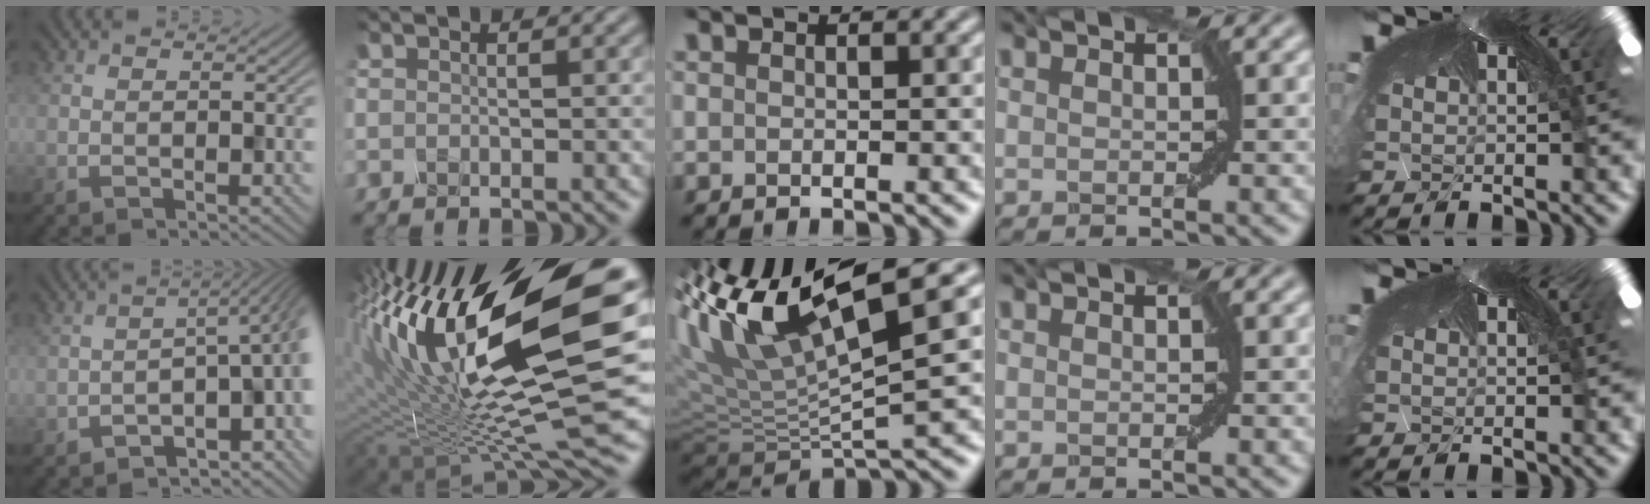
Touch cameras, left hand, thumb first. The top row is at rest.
{"thumb": {"total": 8.1, "force": [-5.0, 2.7, 5.7], "torque": [-0.051, -0.008, -0.075]}, "index": {"total": 18.5, "force": [2.6, 6.3, 17.2], "torque": [-0.309, 0.017, 0.036]}, "middle": {"total": 12.1, "force": [5.8, 3.4, 10.1], "torque": [-0.214, 0.027, 0.122]}}